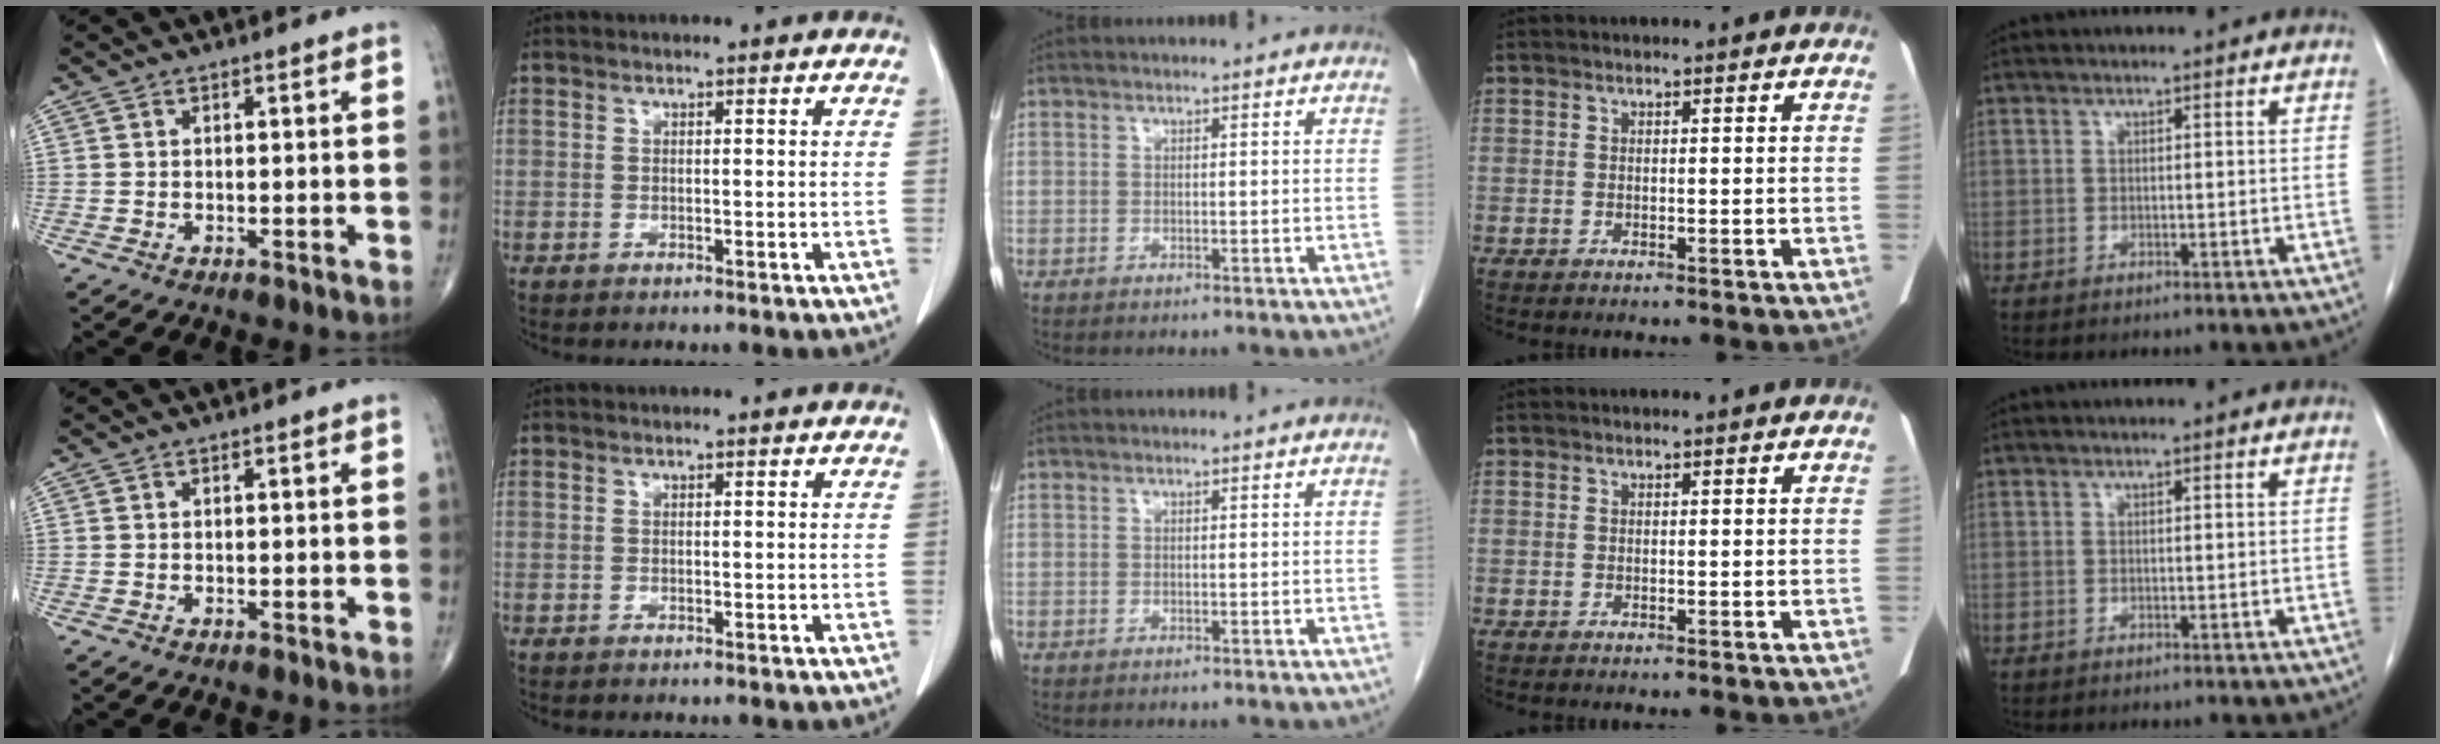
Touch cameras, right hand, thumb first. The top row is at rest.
{}